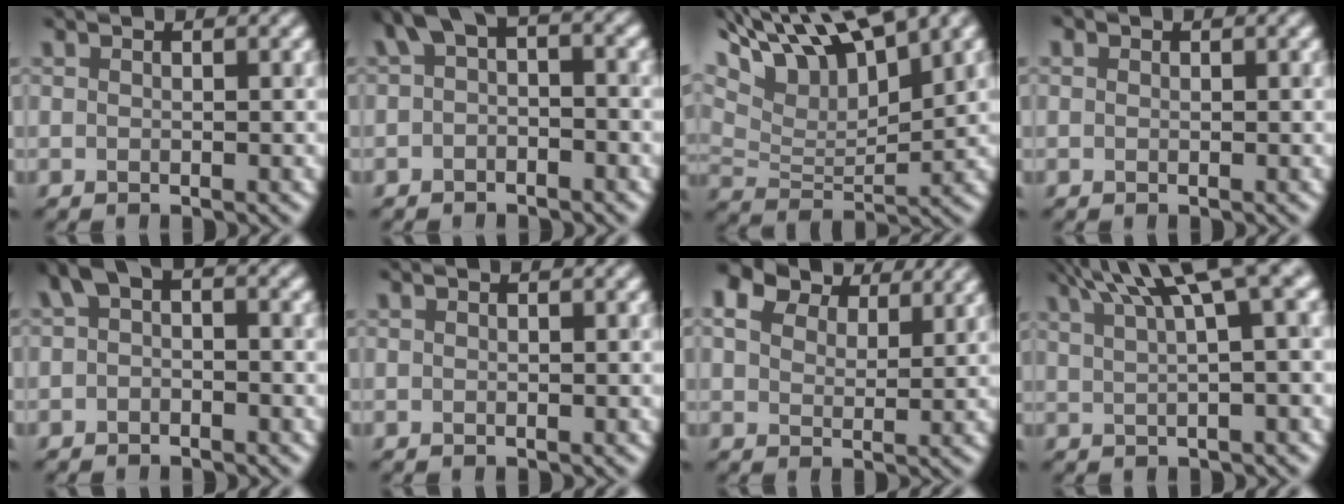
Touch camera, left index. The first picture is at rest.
{"total": 2.8, "force": [0.2, 1.5, 2.4], "torque": [-0.033, 0.018, -0.004]}
{"total": 12.0, "force": [8.0, 4.0, 8.1], "torque": [-0.153, 0.027, 0.138]}
{"total": 0.6, "force": [0.3, 0.4, 0.2], "torque": [-0.004, 0.004, -0.001]}
{"total": 1.9, "force": [0.1, 1.1, 1.6], "torque": [-0.025, 0.016, -0.002]}
{"total": 0.0}
{"total": 8.1, "force": [6.1, 4.0, 3.4], "torque": [-0.076, 0.012, 0.097]}
{"total": 8.9, "force": [5.3, 2.0, 6.8], "torque": [-0.060, 0.042, 0.071]}